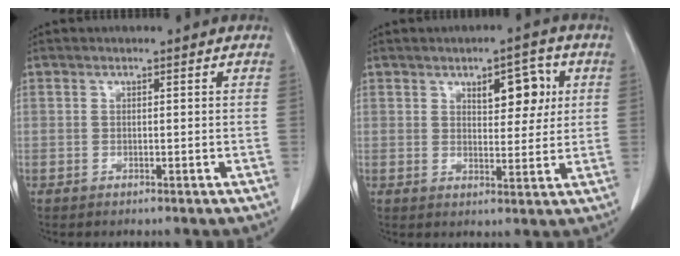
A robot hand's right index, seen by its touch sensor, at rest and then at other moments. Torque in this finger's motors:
{"motor_torque": [0.27, 0.26, 0.12, 0.03]}